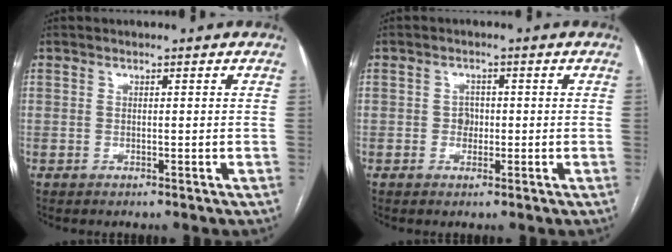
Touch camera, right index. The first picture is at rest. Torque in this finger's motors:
{"motor_torque": [0.14, 0.07, 0.02, 0.01]}